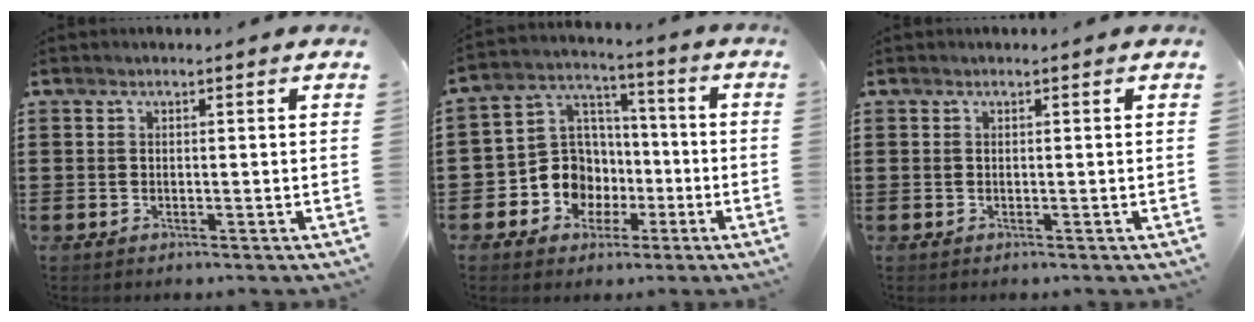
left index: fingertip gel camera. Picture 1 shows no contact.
{"total": 10.4, "force": [-2.6, 9.5, 3.2], "torque": [-0.112, 0.005, -0.042]}
{"total": 0.0}